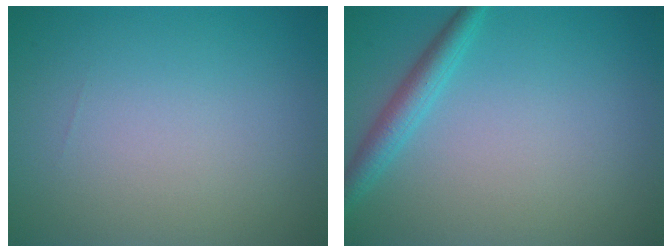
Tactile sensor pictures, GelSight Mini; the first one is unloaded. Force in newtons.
{"total": 2.5, "press": 2.5, "slide": 0.1}